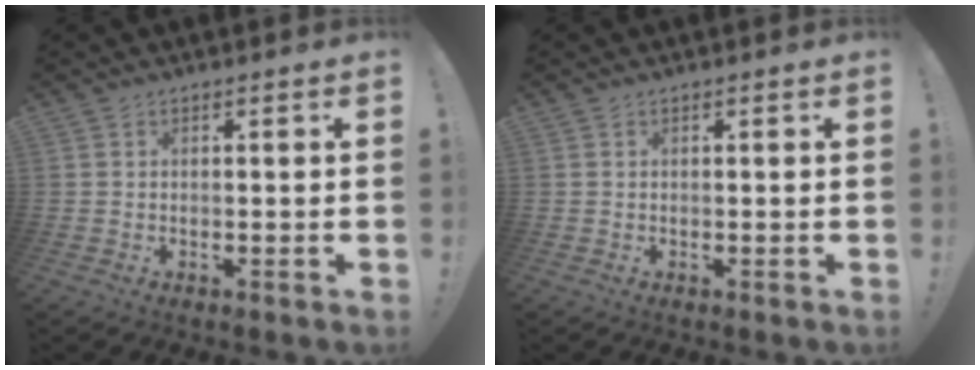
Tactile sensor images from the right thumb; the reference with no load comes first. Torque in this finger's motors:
{"motor_torque": [0.04, 0.10, 0.09, -0.09, 0.00]}